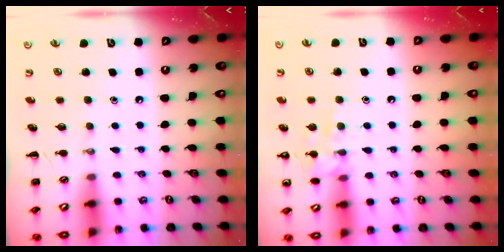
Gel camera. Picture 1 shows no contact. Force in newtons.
{"total": 9.2, "press": 9.1, "slide": 1.2}